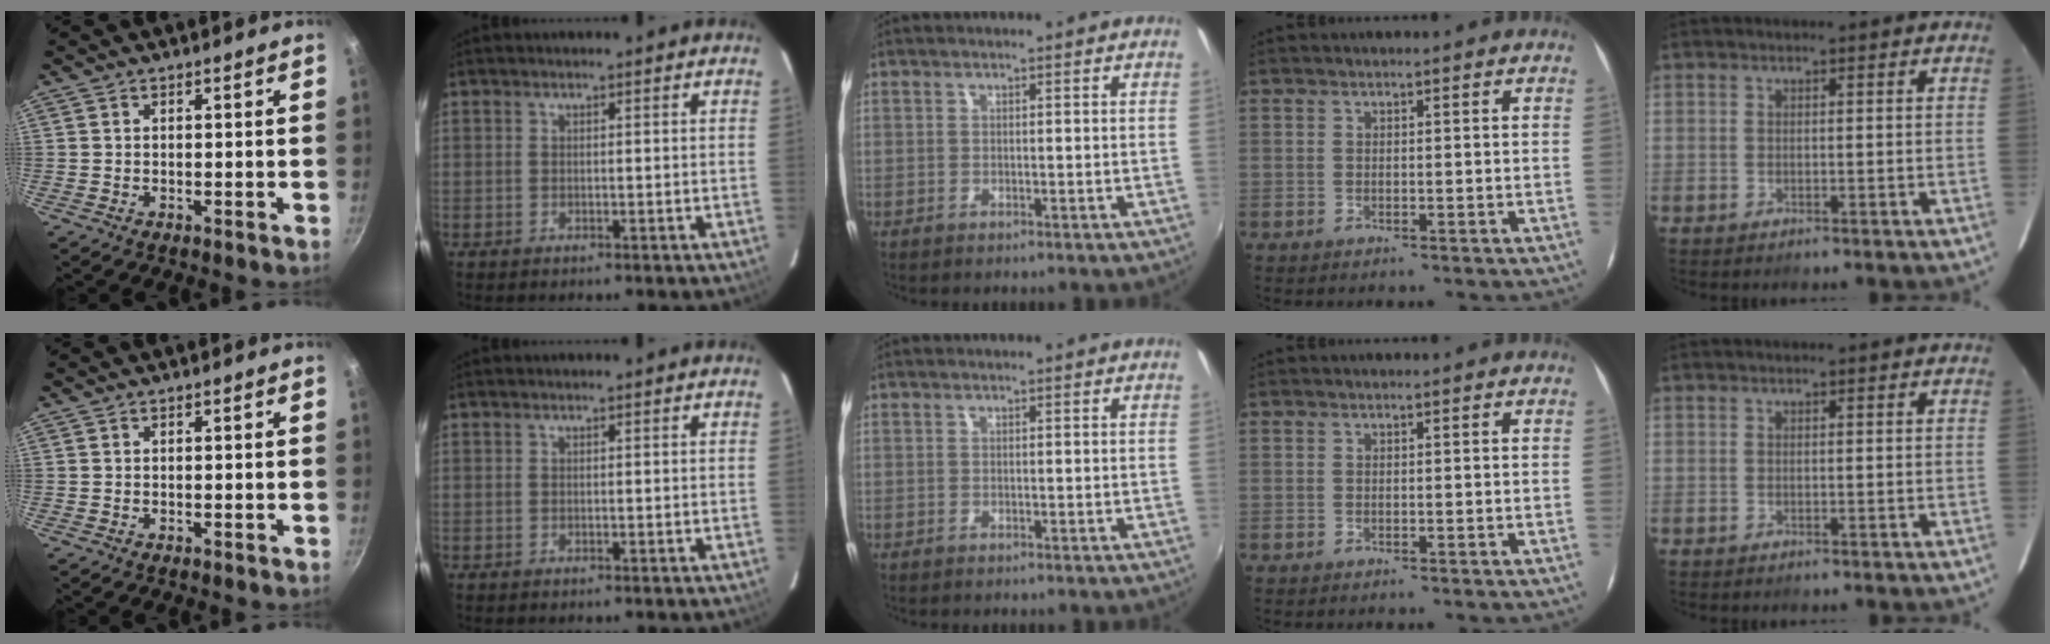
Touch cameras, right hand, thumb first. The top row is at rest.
{}